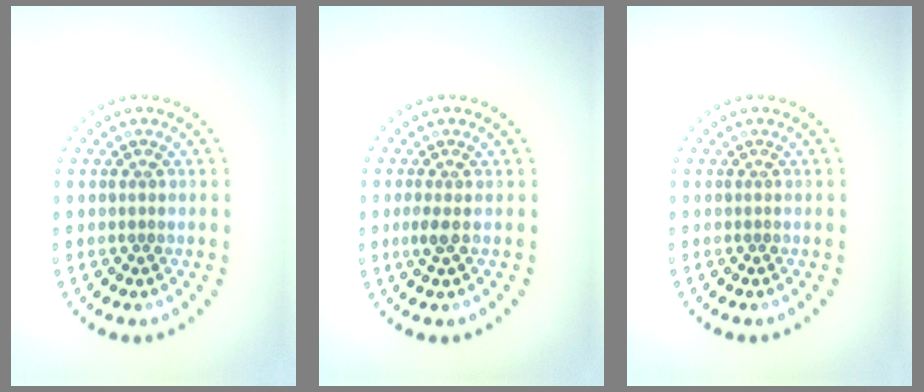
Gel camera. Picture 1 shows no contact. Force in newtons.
{"total": 1.1, "press": 1.0, "slide": 0.4}
{"total": 0.0}